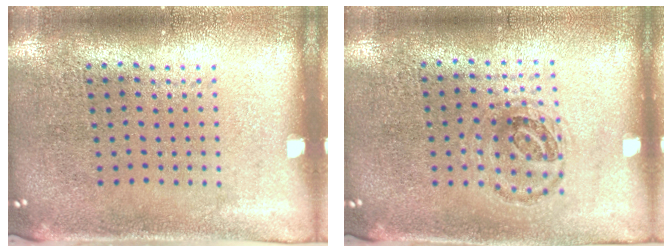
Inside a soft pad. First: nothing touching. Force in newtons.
{"total": 1.0, "press": 0.9, "slide": 0.2}